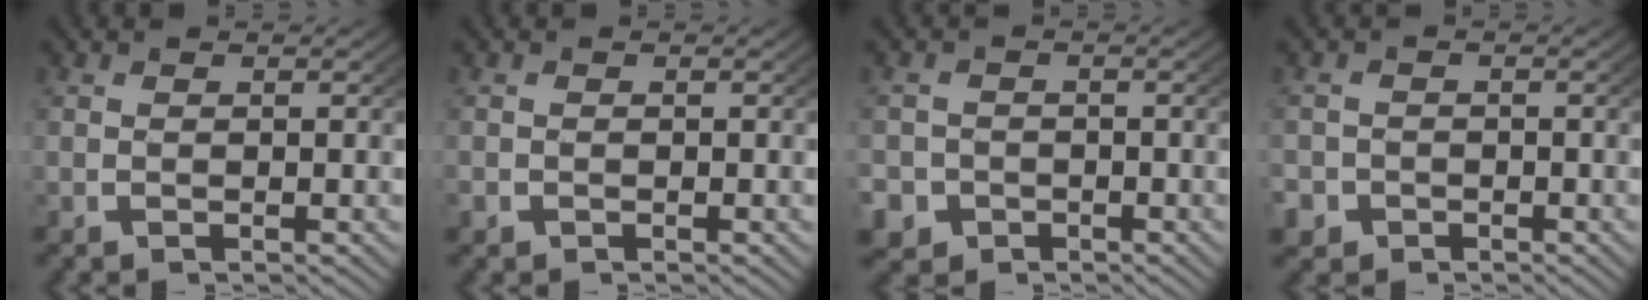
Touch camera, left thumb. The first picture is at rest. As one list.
[{"total": 0.8, "force": [-0.4, 0.7, 0.1], "torque": [-0.007, -0.008, -0.006]}, {"total": 5.3, "force": [-3.0, 4.2, 1.1], "torque": [-0.032, -0.036, -0.041]}, {"total": 3.2, "force": [-2.1, 2.4, 0.2], "torque": [-0.015, -0.025, -0.028]}]